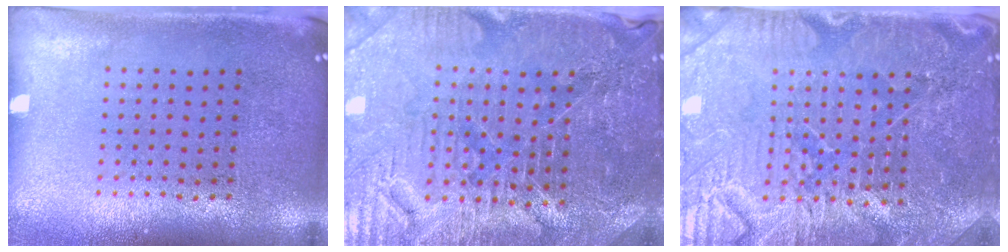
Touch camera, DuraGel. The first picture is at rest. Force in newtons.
{"total": 4.6, "press": 4.4, "slide": 1.3}
{"total": 4.9, "press": 4.7, "slide": 1.4}